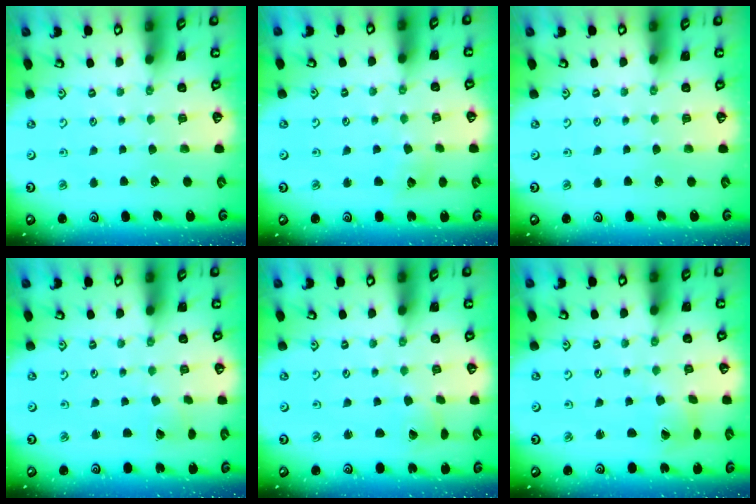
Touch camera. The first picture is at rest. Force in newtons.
{"total": 4.5, "press": 4.4, "slide": 0.7}
{"total": 0.0}
{"total": 2.4, "press": 2.4, "slide": 0.2}
{"total": 1.8, "press": 1.8, "slide": 0.1}
{"total": 1.4, "press": 1.4, "slide": 0.2}